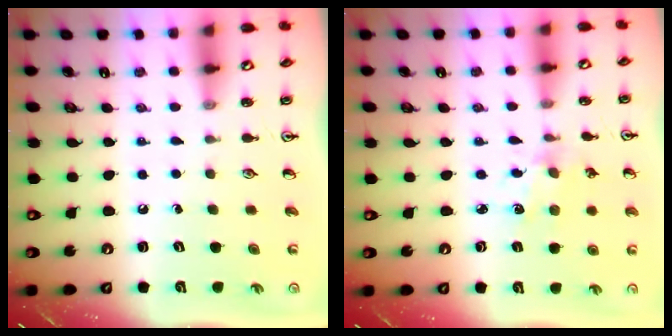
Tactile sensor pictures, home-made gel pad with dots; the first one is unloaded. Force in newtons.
{"total": 2.5, "press": 2.5, "slide": 0.4}